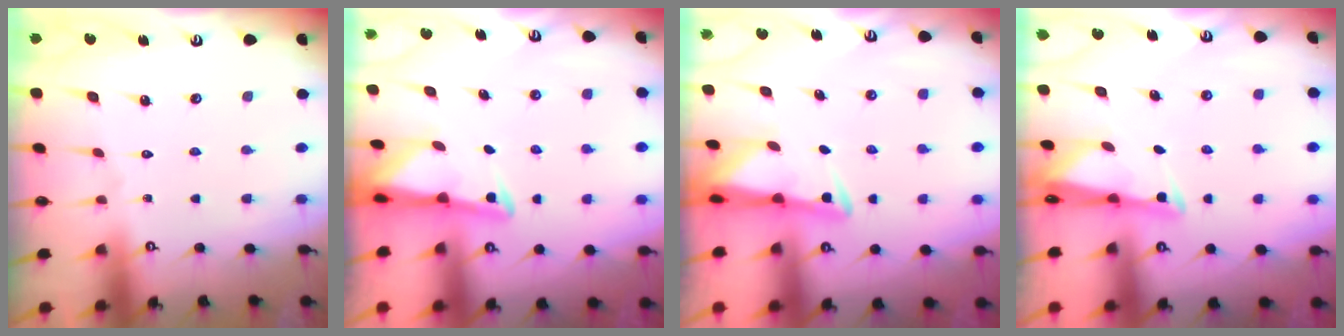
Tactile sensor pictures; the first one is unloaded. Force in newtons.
{"total": 2.8, "press": 2.7, "slide": 0.7}
{"total": 2.7, "press": 2.6, "slide": 0.5}
{"total": 2.6, "press": 2.6, "slide": 0.3}